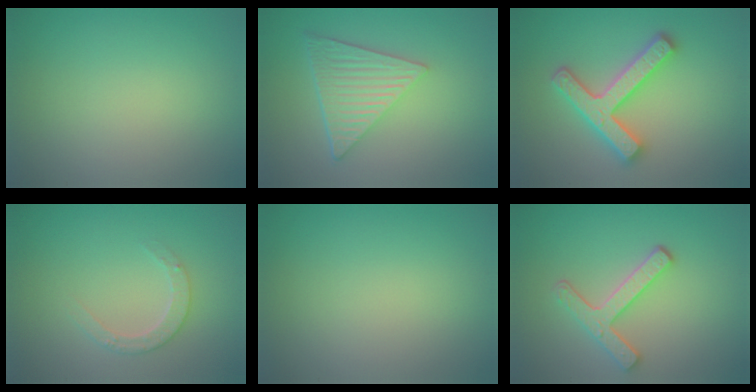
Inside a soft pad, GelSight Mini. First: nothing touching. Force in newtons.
{"total": 6.4, "press": 4.4, "slide": 4.6}
{"total": 4.7, "press": 4.6, "slide": 0.9}
{"total": 2.1, "press": 2.1, "slide": 0.3}
{"total": 0.0}
{"total": 3.3, "press": 2.9, "slide": 1.6}